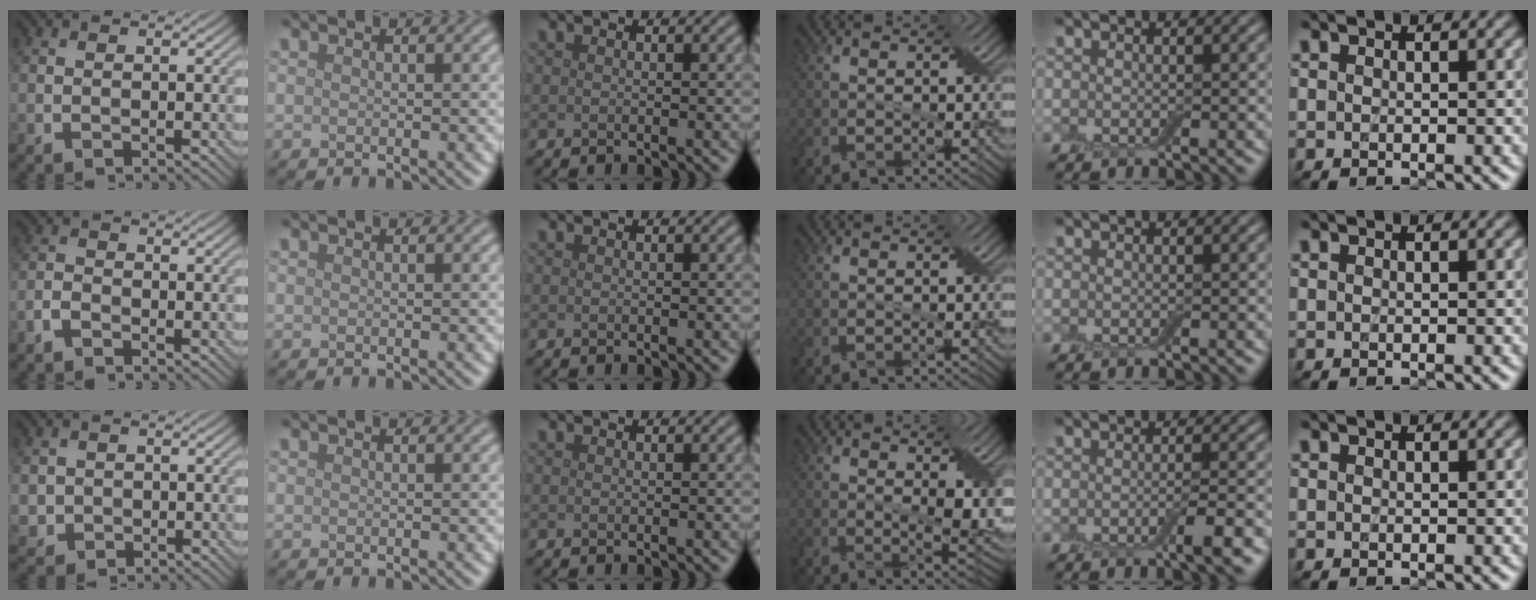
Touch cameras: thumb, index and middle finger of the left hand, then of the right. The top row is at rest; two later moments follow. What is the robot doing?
{"motion": "extract", "object": "backpack"}